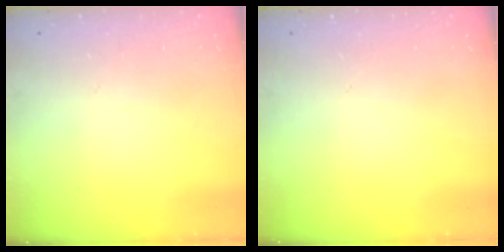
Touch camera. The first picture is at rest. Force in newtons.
{"total": 0.0}